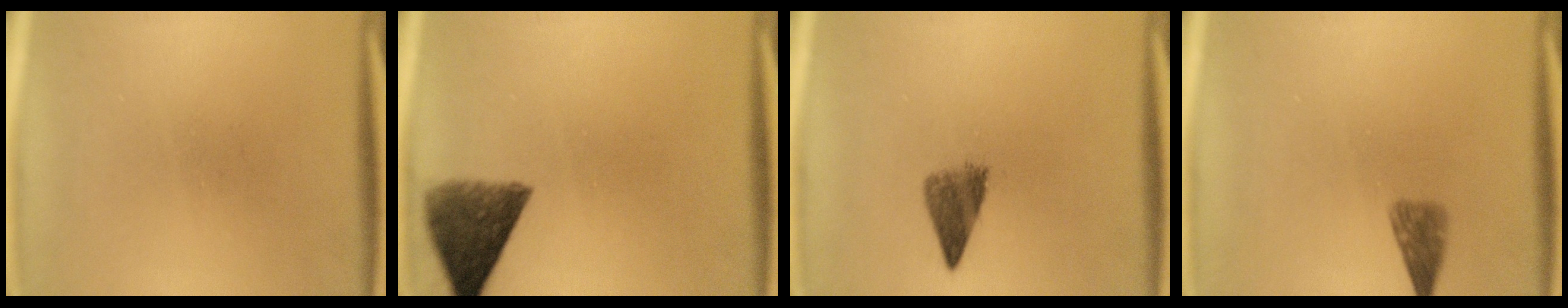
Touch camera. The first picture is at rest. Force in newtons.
{"total": 8.5}
{"total": 4.3}
{"total": 2.5}